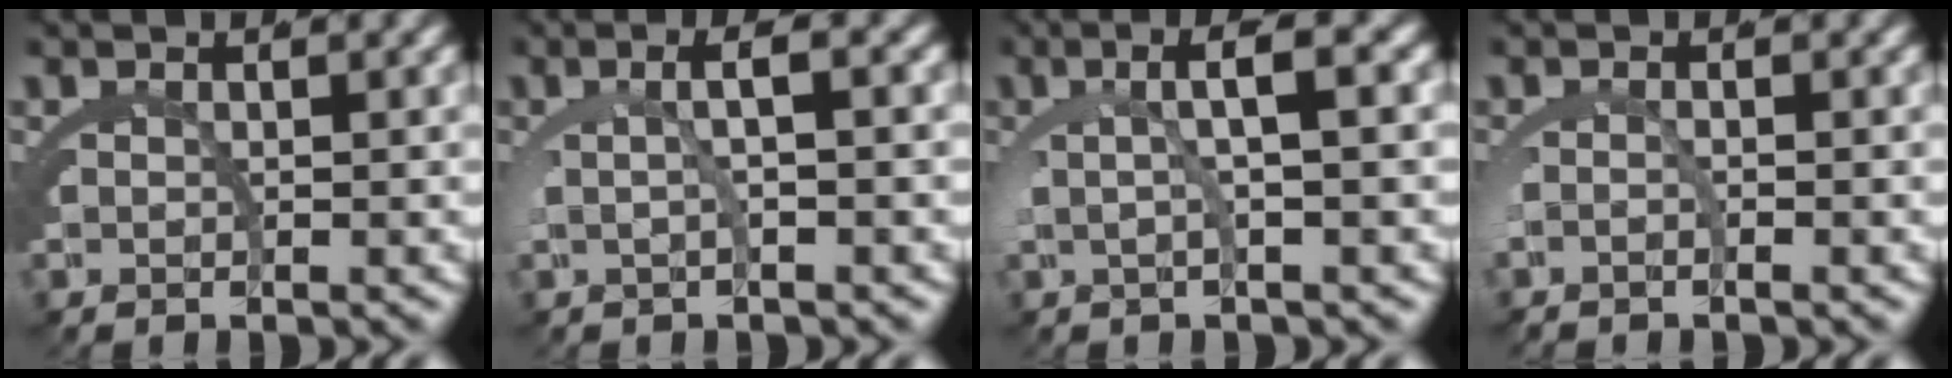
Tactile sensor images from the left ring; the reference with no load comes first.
{"total": 2.9, "force": [0.4, 0.2, 2.8], "torque": [-0.042, 0.011, 0.002]}
{"total": 4.4, "force": [1.2, 0.4, 4.2], "torque": [-0.066, 0.020, 0.013]}
{"total": 1.2, "force": [-0.7, 0.1, 0.9], "torque": [-0.033, -0.009, -0.010]}